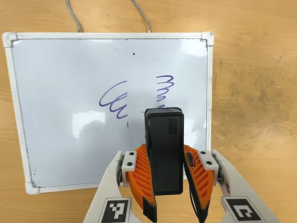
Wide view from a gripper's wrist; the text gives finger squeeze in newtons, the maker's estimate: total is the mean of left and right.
{"total": 7.1, "left": 6.2, "right": 8.0}